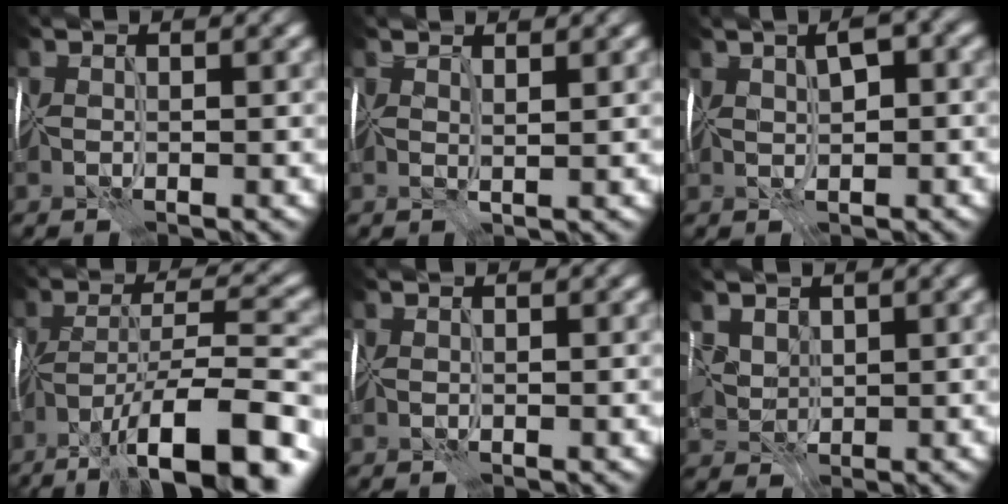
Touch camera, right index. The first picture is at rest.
{"total": 1.2, "force": [1.1, -0.3, 0.4], "torque": [-0.006, 0.002, 0.018]}
{"total": 3.4, "force": [1.4, 1.4, 2.7], "torque": [-0.037, 0.015, 0.025]}
{"total": 12.3, "force": [-7.4, 3.3, 9.2], "torque": [-0.156, 0.004, -0.122]}
{"total": 0.0}
{"total": 2.9, "force": [2.1, 1.8, 0.9], "torque": [-0.021, 0.003, 0.042]}